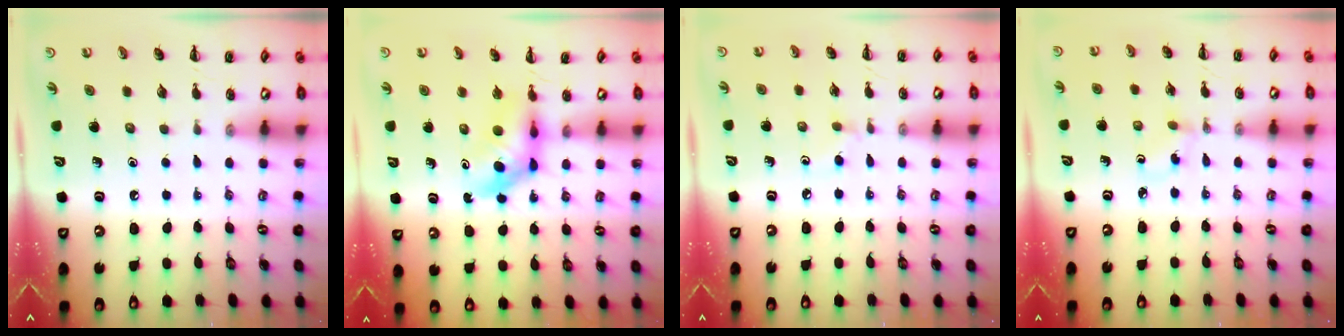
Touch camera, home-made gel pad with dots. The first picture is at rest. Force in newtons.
{"total": 5.6, "press": 5.5, "slide": 1.3}
{"total": 3.6, "press": 3.3, "slide": 1.4}
{"total": 1.9, "press": 1.6, "slide": 1.0}